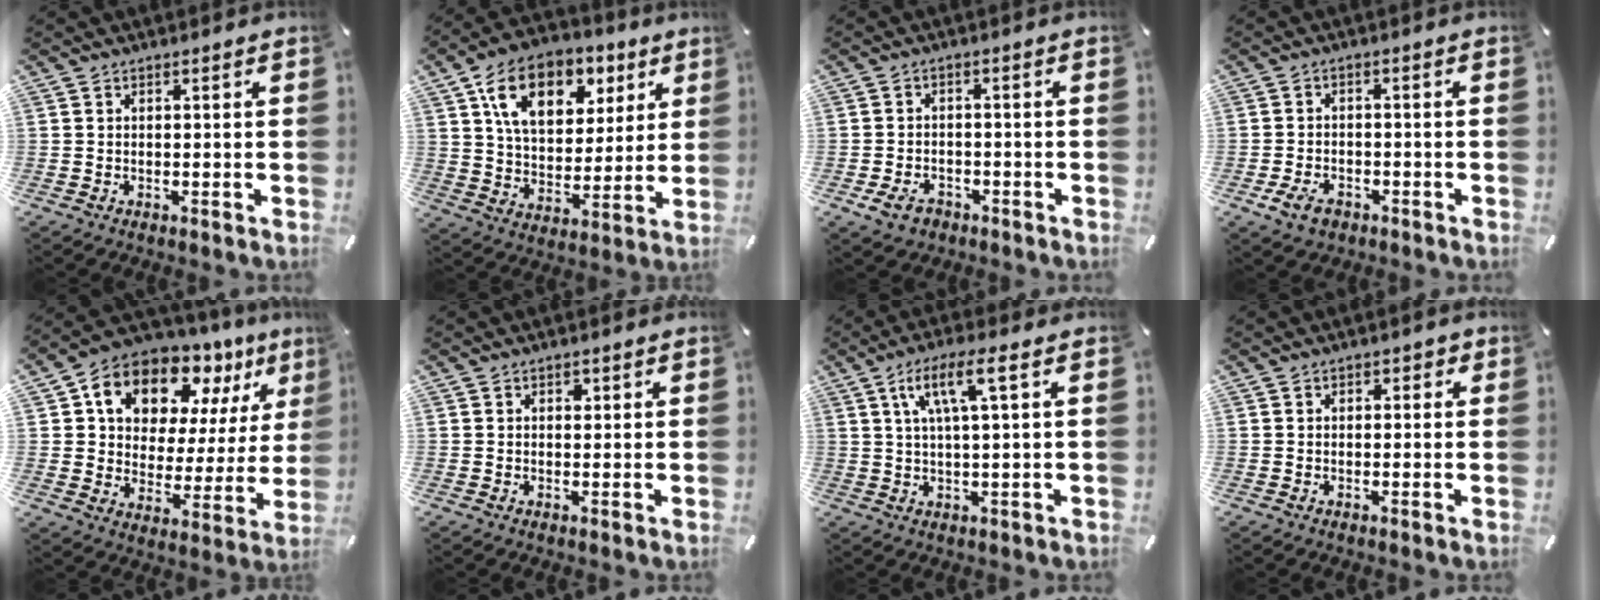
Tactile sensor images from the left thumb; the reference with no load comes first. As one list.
[{"total": 15.5, "force": [7.9, 10.4, 8.4], "torque": [-0.139, -0.028, 0.144]}, {"total": 4.4, "force": [-2.5, 3.1, 1.8], "torque": [-0.042, 0.010, -0.048]}, {"total": 4.6, "force": [-2.7, 3.0, 2.2], "torque": [-0.055, 0.008, -0.053]}, {"total": 14.0, "force": [10.3, 8.0, 5.2], "torque": [-0.106, -0.078, 0.185]}, {"total": 1.1, "force": [0.4, 0.9, 0.4], "torque": [-0.001, 0.000, 0.005]}, {"total": 9.0, "force": [3.0, 2.0, 8.2], "torque": [-0.162, 0.006, 0.050]}, {"total": 1.0, "force": [0.1, 0.9, 0.5], "torque": [0.000, 0.005, -0.002]}]